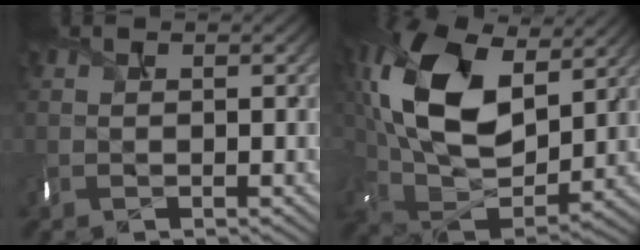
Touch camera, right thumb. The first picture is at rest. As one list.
[{"total": 15.6, "force": [5.0, 9.0, 11.7], "torque": [-0.267, 0.018, 0.096]}]